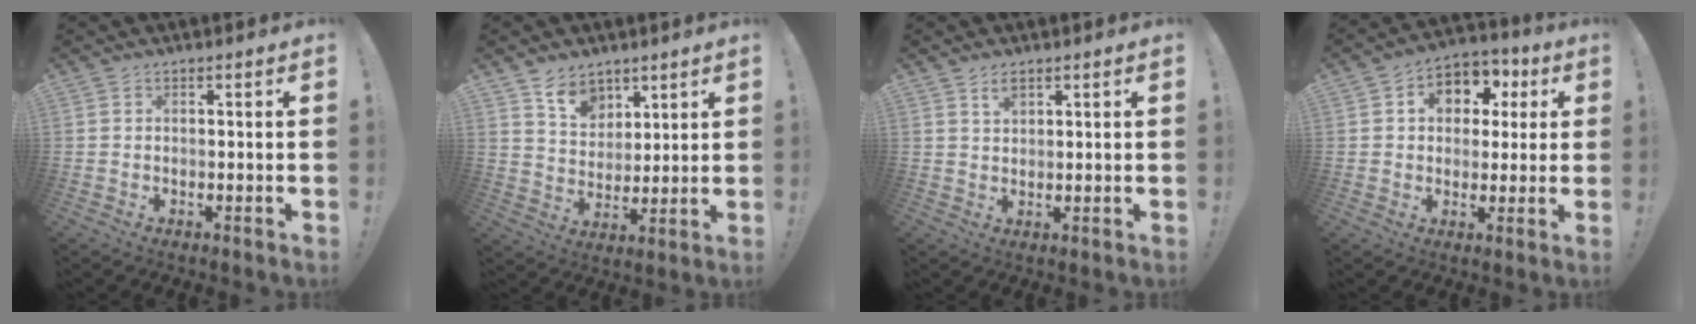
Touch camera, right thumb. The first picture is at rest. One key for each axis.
{"total": 8.8, "fx": 6.2, "fy": 5.8, "fz": 2.2, "tx": -0.037, "ty": -0.046, "tz": 0.122}
{"total": 2.8, "fx": 2.1, "fy": 1.3, "fz": 1.4, "tx": -0.007, "ty": -0.015, "tz": 0.034}
{"total": 9.6, "fx": 2.4, "fy": 8.1, "fz": 4.5, "tx": -0.054, "ty": -0.004, "tz": 0.048}